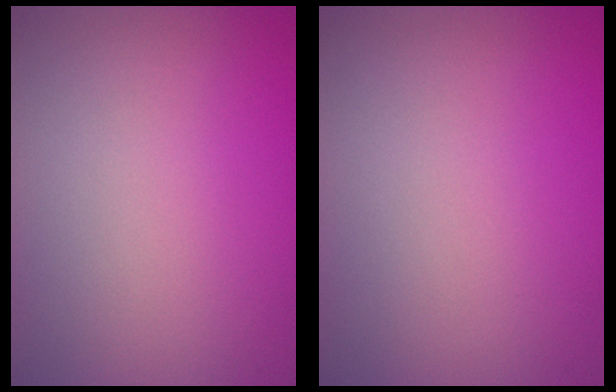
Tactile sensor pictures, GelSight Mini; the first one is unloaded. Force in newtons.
{"total": 0.0}